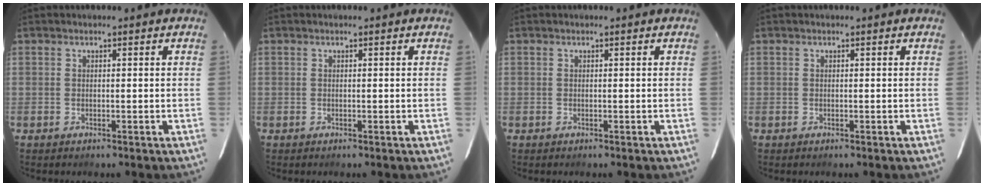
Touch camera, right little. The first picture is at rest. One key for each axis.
{"total": 0.0}
{"total": 0.0}
{"total": 0.0}